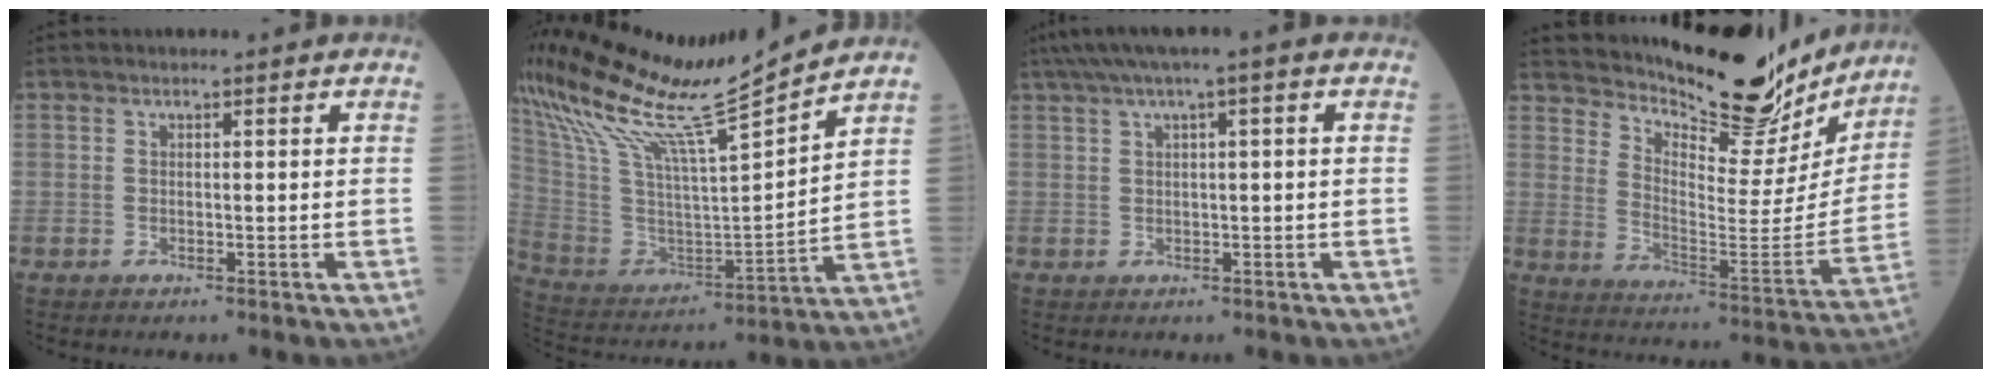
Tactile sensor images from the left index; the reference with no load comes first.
{"total": 20.7, "force": [17.6, -0.9, 10.8], "torque": [-0.214, -0.020, 0.319]}
{"total": 5.9, "force": [3.0, 0.2, 5.0], "torque": [-0.090, 0.036, 0.052]}
{"total": 20.2, "force": [18.4, 5.0, 6.7], "torque": [-0.104, -0.050, 0.255]}